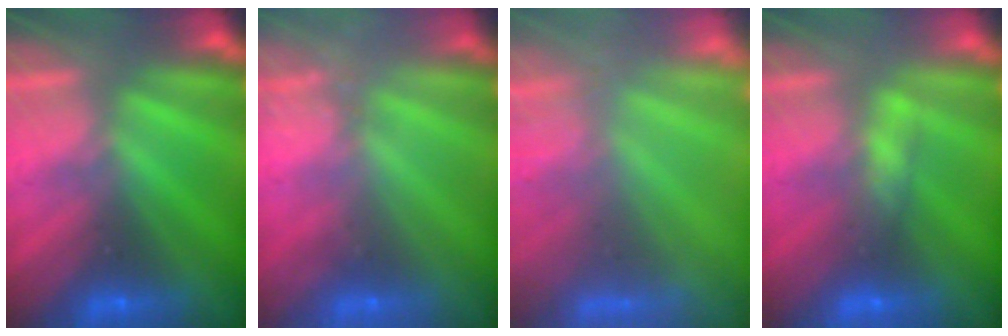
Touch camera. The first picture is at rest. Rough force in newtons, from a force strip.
{"total": 2.6}
{"total": 7.4}
{"total": 2.4}